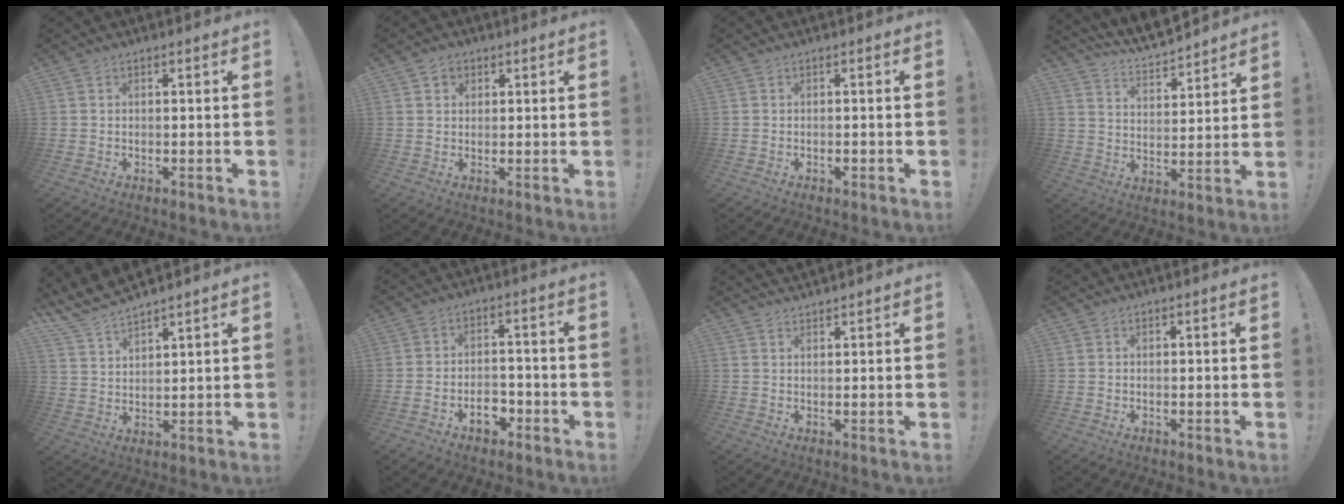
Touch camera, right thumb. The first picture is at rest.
{"total": 3.0, "force": [1.6, 2.4, 0.7], "torque": [-0.005, -0.005, 0.027]}
{"total": 0.8, "force": [-0.6, 0.3, 0.4], "torque": [-0.005, 0.001, -0.012]}
{"total": 8.5, "force": [7.9, 2.0, 2.3], "torque": [-0.055, -0.071, 0.144]}
{"total": 7.3, "force": [6.9, 1.2, 2.0], "torque": [-0.063, -0.049, 0.134]}
{"total": 7.0, "force": [-3.8, 4.5, 3.8], "torque": [-0.036, 0.024, -0.064]}
{"total": 2.0, "force": [2.0, 0.3, 0.1], "torque": [0.004, -0.014, 0.037]}
{"total": 0.0}